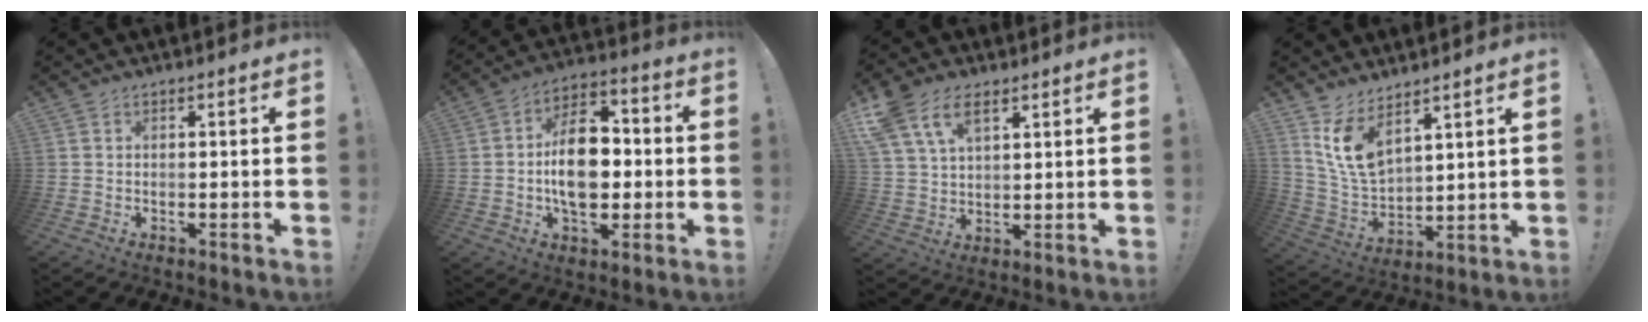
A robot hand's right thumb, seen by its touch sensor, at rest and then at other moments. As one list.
[{"total": 16.6, "force": [-1.8, 10.8, 12.5], "torque": [-0.218, 0.019, -0.034]}, {"total": 11.1, "force": [6.3, 6.6, 6.5], "torque": [-0.128, -0.010, 0.122]}, {"total": 11.1, "force": [7.4, 5.2, 6.4], "torque": [-0.136, -0.049, 0.143]}]